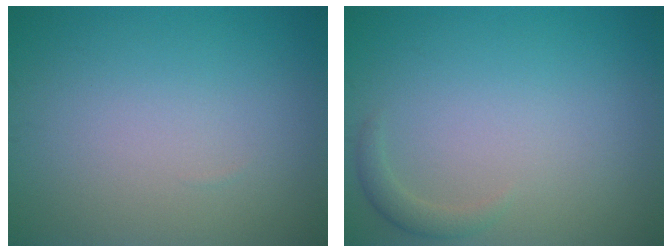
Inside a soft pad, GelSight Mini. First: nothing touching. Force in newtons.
{"total": 1.2, "press": 1.2, "slide": 0.2}